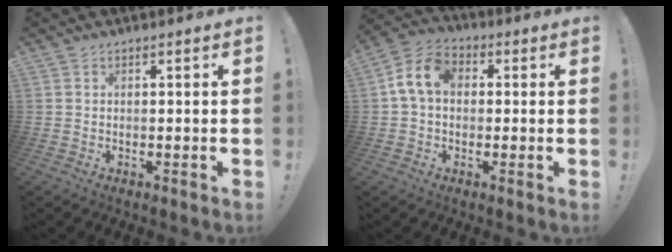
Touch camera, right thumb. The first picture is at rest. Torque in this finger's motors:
{"motor_torque": [0.07, 0.33, 0.45, -0.40, 0.03]}